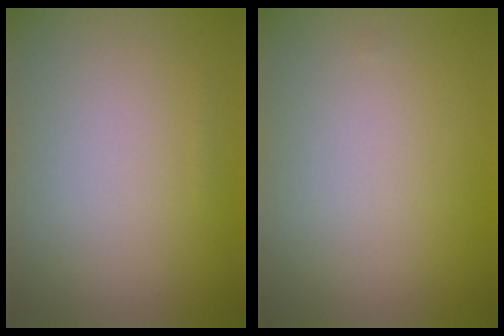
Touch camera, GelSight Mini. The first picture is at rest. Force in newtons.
{"total": 0.0}